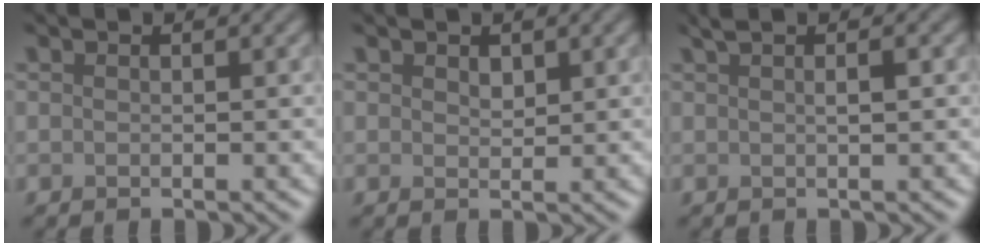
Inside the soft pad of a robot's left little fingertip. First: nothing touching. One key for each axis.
{"total": 0.9, "fx": 0.6, "fy": 0.6, "fz": 0.2, "tx": -0.005, "ty": -0.003, "tz": 0.013}
{"total": 2.0, "fx": 0.8, "fy": 0.5, "fz": 1.7, "tx": -0.026, "ty": 0.003, "tz": 0.012}